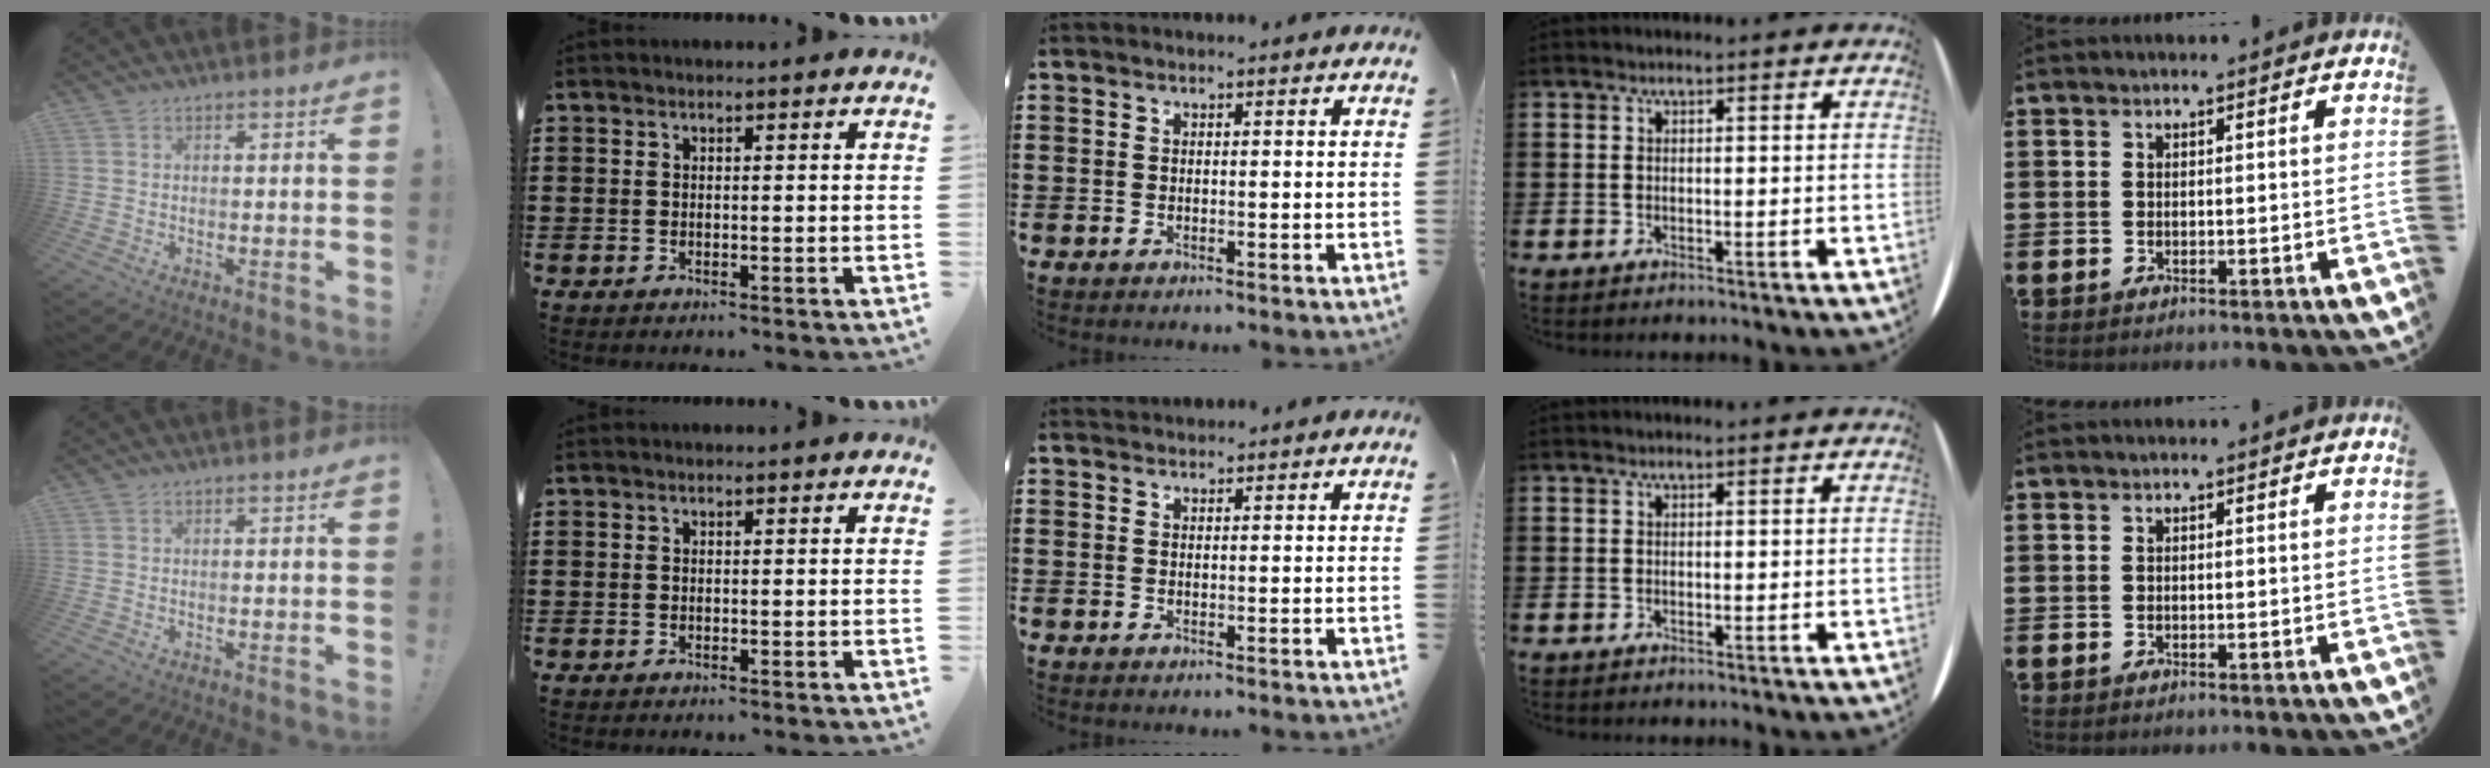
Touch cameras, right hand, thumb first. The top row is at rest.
{"middle": {"total": 1.2, "force": [1.1, 0.4, -0.1], "torque": [-0.001, 0.002, 0.022]}}